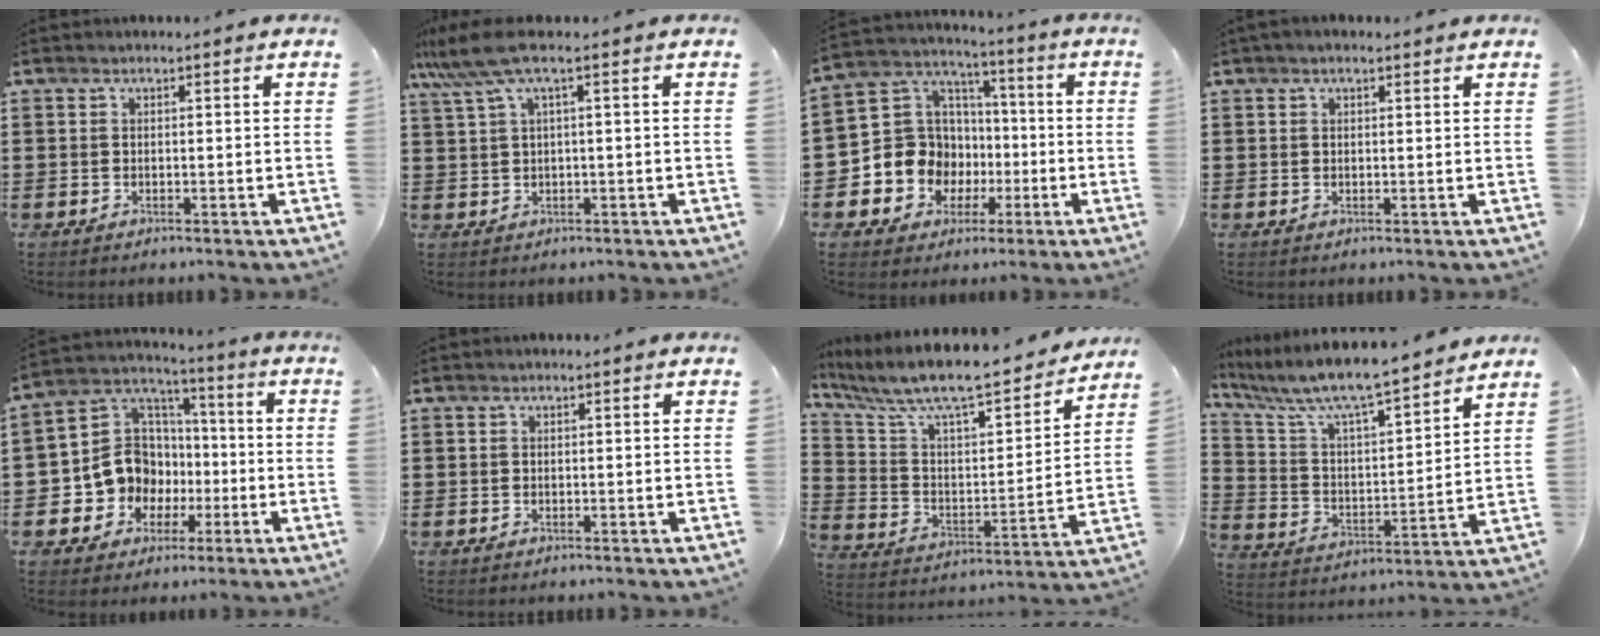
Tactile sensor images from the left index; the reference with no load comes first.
{"total": 5.5, "force": [1.5, 0.6, 5.2], "torque": [-0.124, -0.011, 0.020]}
{"total": 10.3, "force": [-2.0, 9.8, 2.7], "torque": [-0.110, 0.000, -0.033]}
{"total": 0.9, "force": [0.6, 0.3, 0.7], "torque": [-0.014, 0.003, 0.010]}
{"total": 10.9, "force": [-1.9, 10.1, 3.6], "torque": [-0.121, 0.003, -0.030]}
{"total": 0.0}
{"total": 8.4, "force": [7.4, 1.2, 4.0], "torque": [-0.113, -0.063, 0.118]}
{"total": 7.5, "force": [6.7, 0.5, 3.4], "torque": [-0.098, -0.053, 0.107]}